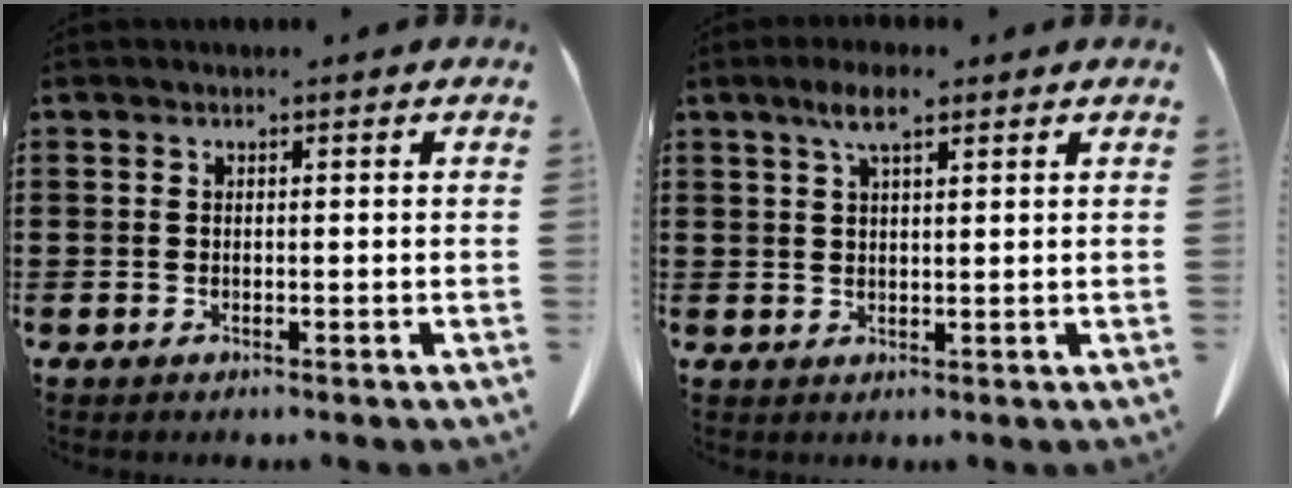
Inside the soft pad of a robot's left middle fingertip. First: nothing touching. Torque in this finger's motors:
{"motor_torque": [1.31, -0.07, 0.20, 0.11]}